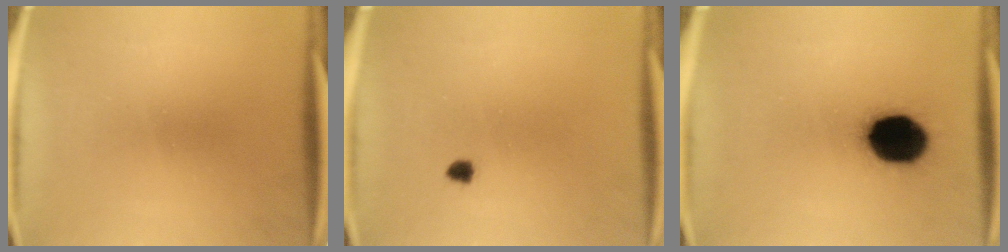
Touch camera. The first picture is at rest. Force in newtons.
{"total": 1.1}
{"total": 16.3}